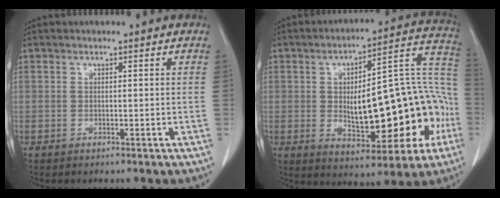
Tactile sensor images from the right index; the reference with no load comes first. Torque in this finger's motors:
{"motor_torque": [1.95, -0.18, 0.48, 0.21]}